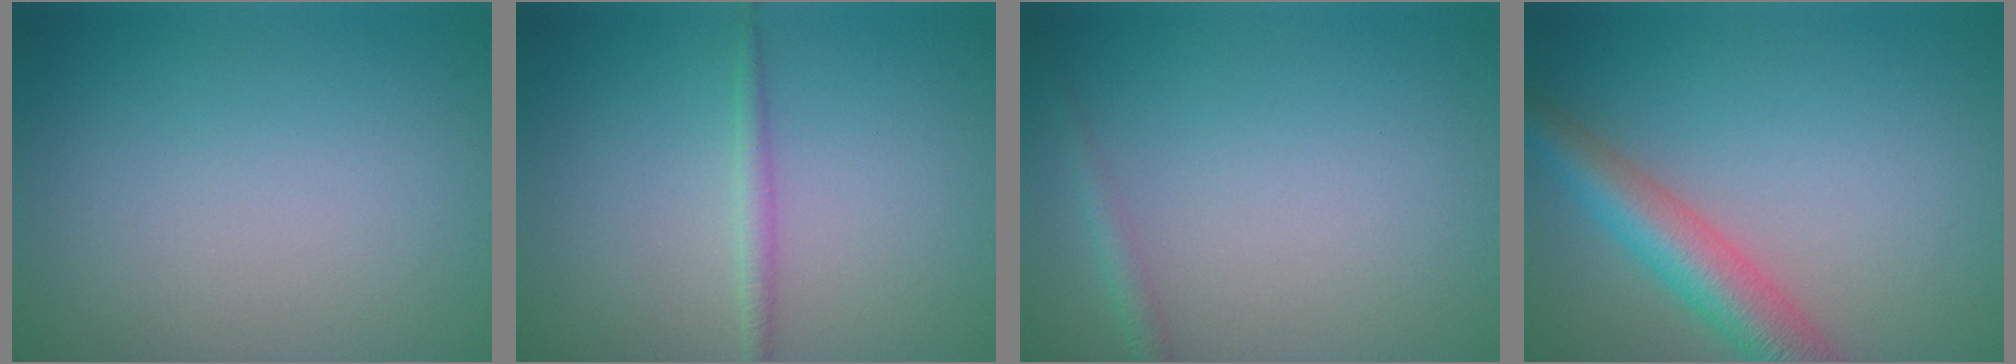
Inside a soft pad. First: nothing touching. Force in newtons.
{"total": 1.3, "press": 1.3, "slide": 0.1}
{"total": 1.3, "press": 1.3, "slide": 0.1}
{"total": 5.4, "press": 5.4, "slide": 0.1}